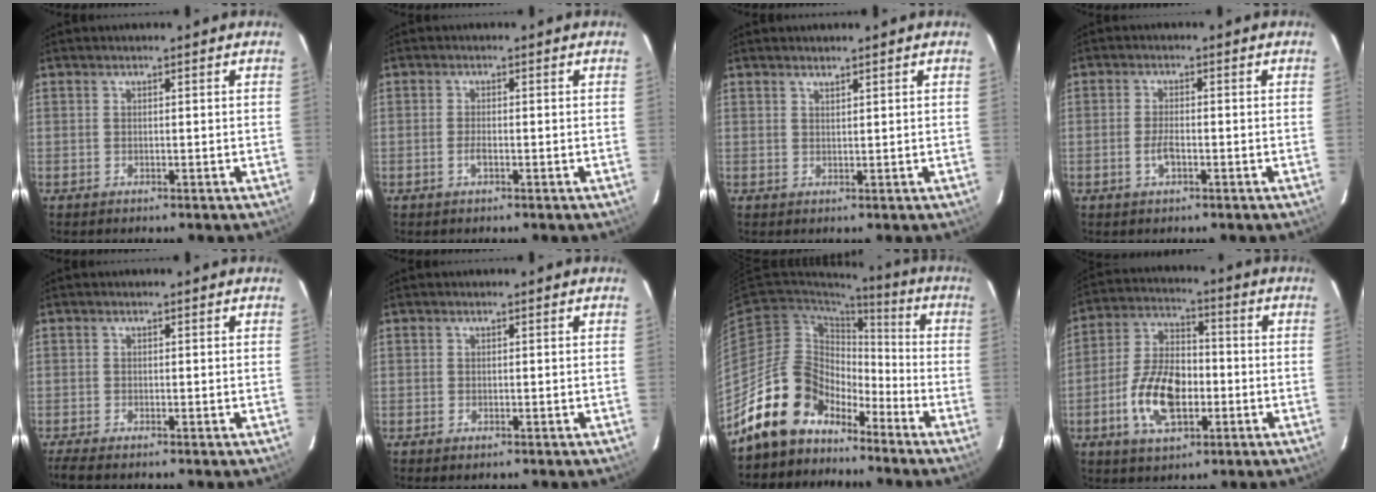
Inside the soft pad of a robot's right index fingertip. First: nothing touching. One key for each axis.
{"total": 1.9, "fx": -0.8, "fy": 0.7, "fz": 1.5, "tx": -0.035, "ty": 0.000, "tz": -0.016}
{"total": 1.0, "fx": 1.0, "fy": 0.1, "fz": 0.4, "tx": -0.006, "ty": 0.001, "tz": 0.017}
{"total": 3.2, "fx": -1.3, "fy": 1.3, "fz": 2.6, "tx": -0.057, "ty": -0.001, "tz": -0.024}
{"total": 2.1, "fx": -1.8, "fy": 0.0, "fz": 1.2, "tx": -0.031, "ty": -0.009, "tz": -0.033}
{"total": 1.0, "fx": -0.6, "fy": 0.6, "fz": 0.6, "tx": -0.011, "ty": -0.004, "tz": -0.010}
{"total": 14.1, "fx": -10.9, "fy": 8.2, "fz": 3.8, "tx": -0.080, "ty": 0.033, "tz": -0.195}
{"total": 13.5, "fx": -4.0, "fy": 7.3, "fz": 10.6, "tx": -0.216, "ty": 0.009, "tz": -0.068}